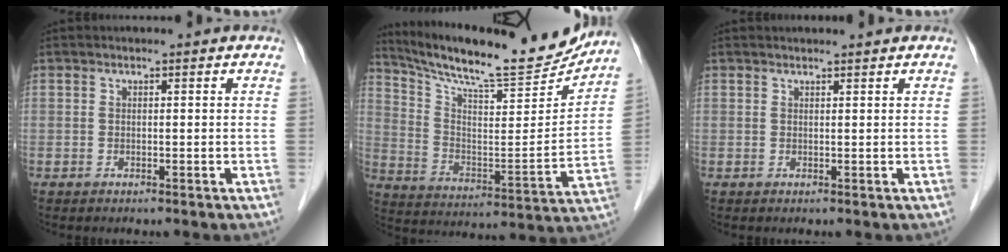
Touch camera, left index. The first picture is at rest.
{"total": 21.0, "force": [19.4, 1.9, 7.6], "torque": [-0.140, -0.044, 0.295]}
{"total": 1.8, "force": [1.8, -0.1, 0.4], "torque": [-0.006, 0.010, 0.026]}